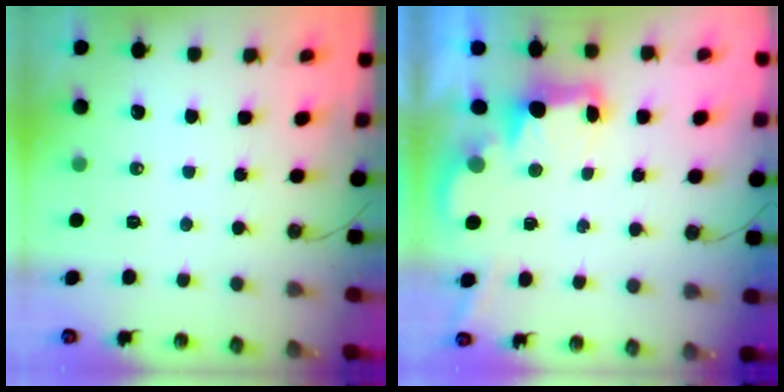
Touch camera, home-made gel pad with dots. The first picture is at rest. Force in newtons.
{"total": 3.1, "press": 3.0, "slide": 0.6}